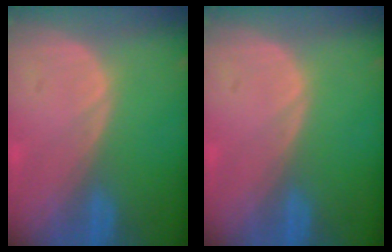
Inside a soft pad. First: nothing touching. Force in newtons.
{"total": 0.0}